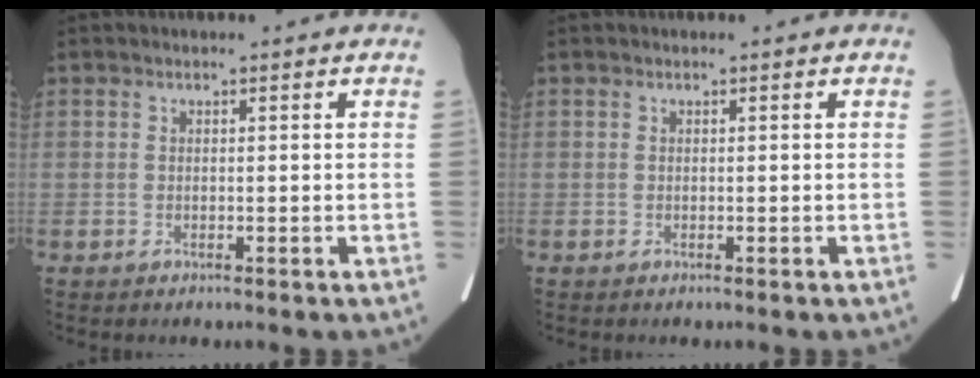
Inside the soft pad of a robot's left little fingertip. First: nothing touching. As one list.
[{"total": 0.0}]